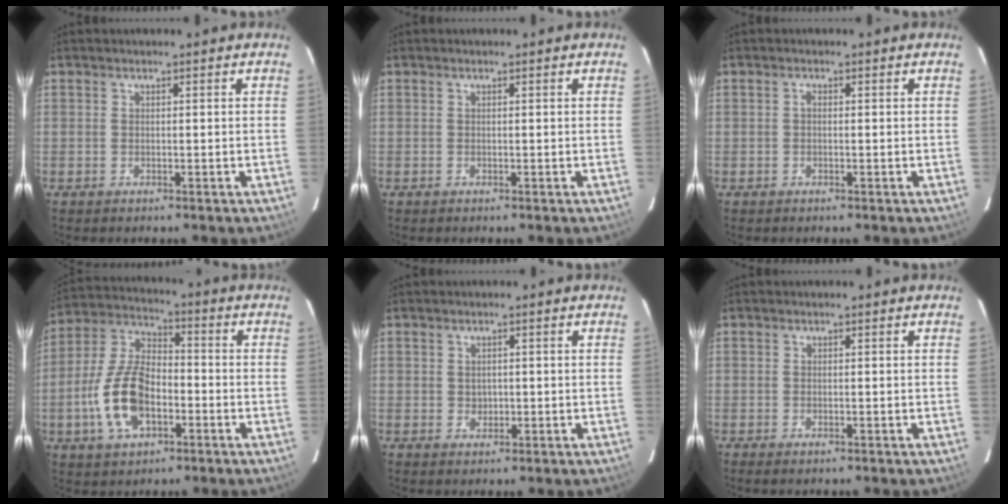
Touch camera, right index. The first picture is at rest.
{"total": 0.0}
{"total": 0.5, "force": [-0.1, 0.3, 0.4], "torque": [-0.007, 0.005, -0.004]}
{"total": 13.5, "force": [-4.3, 7.2, 10.7], "torque": [-0.227, 0.012, -0.076]}
{"total": 1.6, "force": [0.1, 1.5, 0.4], "torque": [-0.003, 0.004, 0.003]}
{"total": 0.8, "force": [-0.6, 0.2, 0.5], "torque": [-0.011, 0.000, -0.010]}